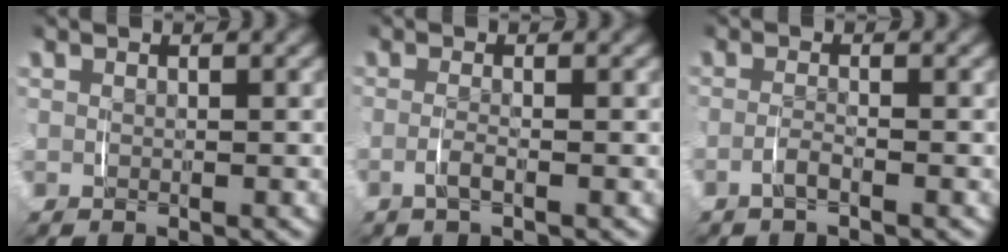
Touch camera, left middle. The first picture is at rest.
{"total": 1.3, "force": [-0.9, -0.2, 1.0], "torque": [-0.023, -0.008, -0.016]}
{"total": 1.4, "force": [-1.1, -0.2, 0.7], "torque": [-0.019, -0.005, -0.022]}